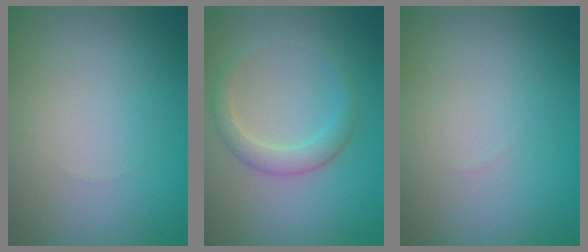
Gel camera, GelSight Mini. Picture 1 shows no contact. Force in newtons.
{"total": 2.4, "press": 2.4, "slide": 0.1}
{"total": 0.0}